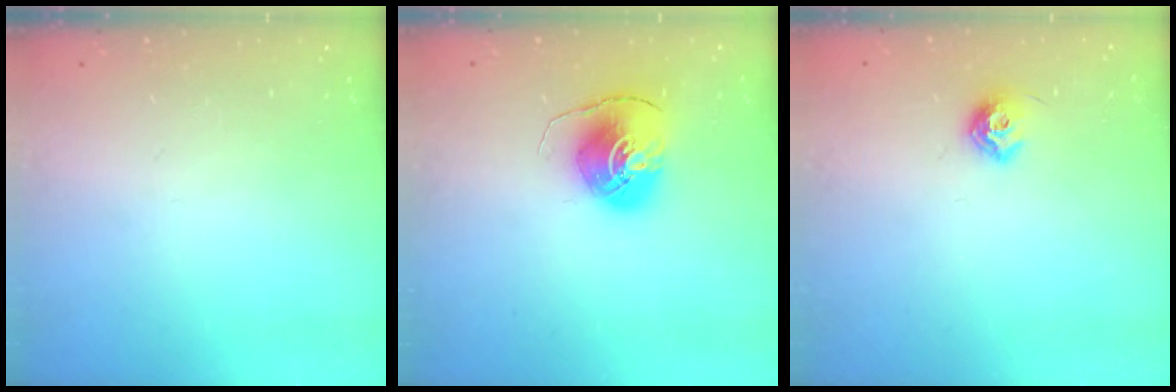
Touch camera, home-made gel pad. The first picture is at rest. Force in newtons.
{"total": 7.6, "press": 7.6, "slide": 0.3}
{"total": 7.9, "press": 7.8, "slide": 0.9}